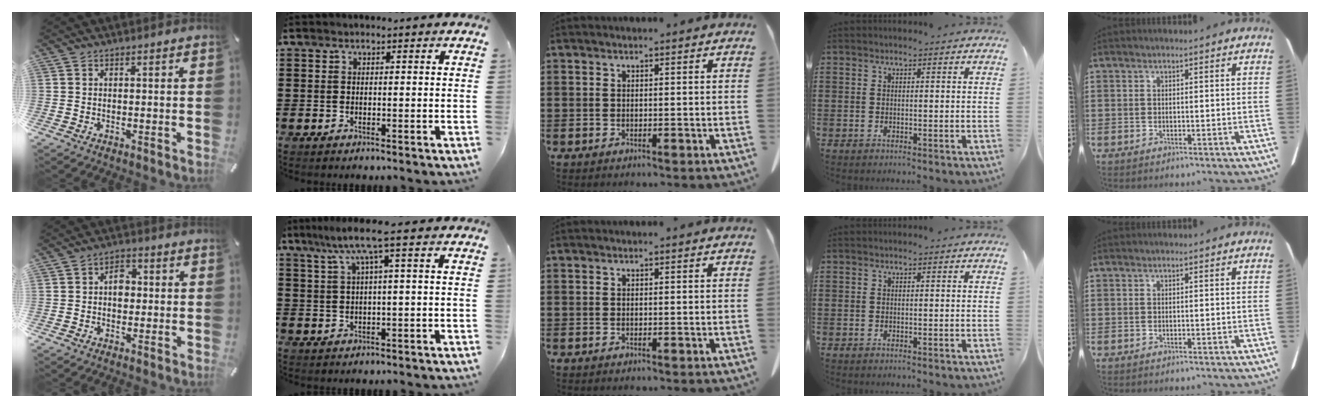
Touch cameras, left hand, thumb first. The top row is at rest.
{"thumb": {"total": 4.7, "force": [0.0, 3.4, 3.2], "torque": [-0.037, 0.003, -0.006]}, "index": {"total": 6.2, "force": [1.9, 0.7, 5.9], "torque": [-0.119, 0.006, 0.027]}}